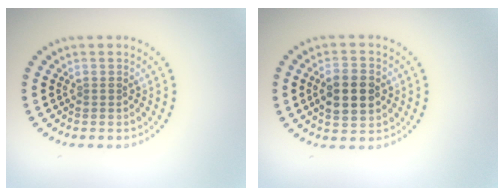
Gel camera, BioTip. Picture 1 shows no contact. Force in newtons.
{"total": 4.7, "press": 4.7, "slide": 0.2}